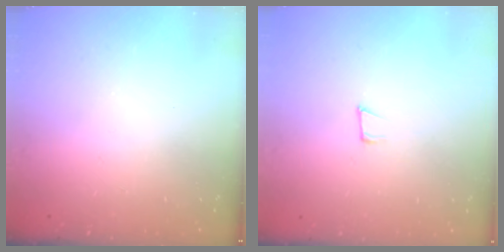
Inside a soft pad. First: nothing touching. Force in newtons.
{"total": 7.0, "press": 6.8, "slide": 1.4}